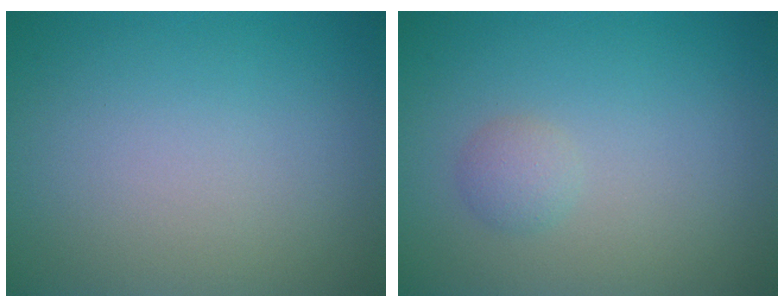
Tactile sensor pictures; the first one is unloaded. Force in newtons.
{"total": 1.3, "press": 1.3, "slide": 0.1}